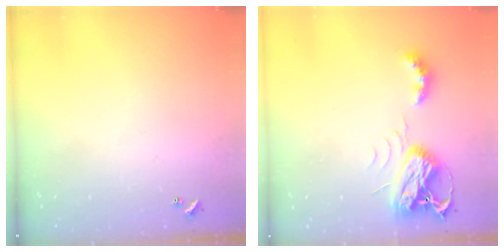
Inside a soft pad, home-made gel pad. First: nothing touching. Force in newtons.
{"total": 7.9, "press": 7.9, "slide": 0.8}